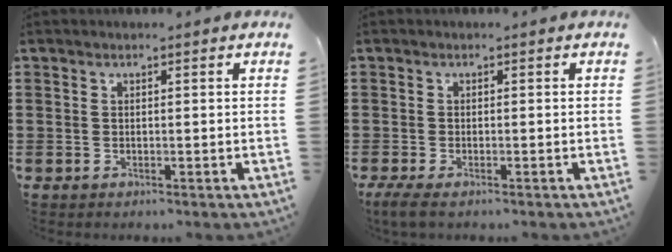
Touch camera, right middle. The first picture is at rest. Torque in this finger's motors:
{"motor_torque": [0.55, -0.45, 0.23, 0.08]}